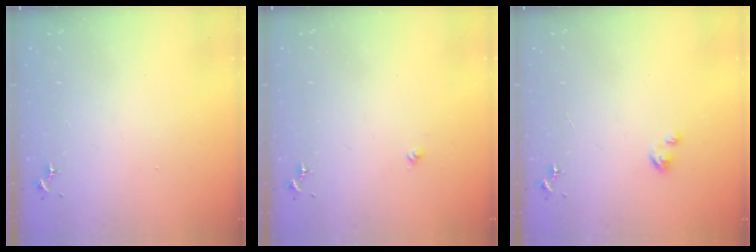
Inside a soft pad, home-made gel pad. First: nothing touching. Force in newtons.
{"total": 2.1, "press": 2.1, "slide": 0.3}
{"total": 3.3, "press": 3.3, "slide": 0.3}